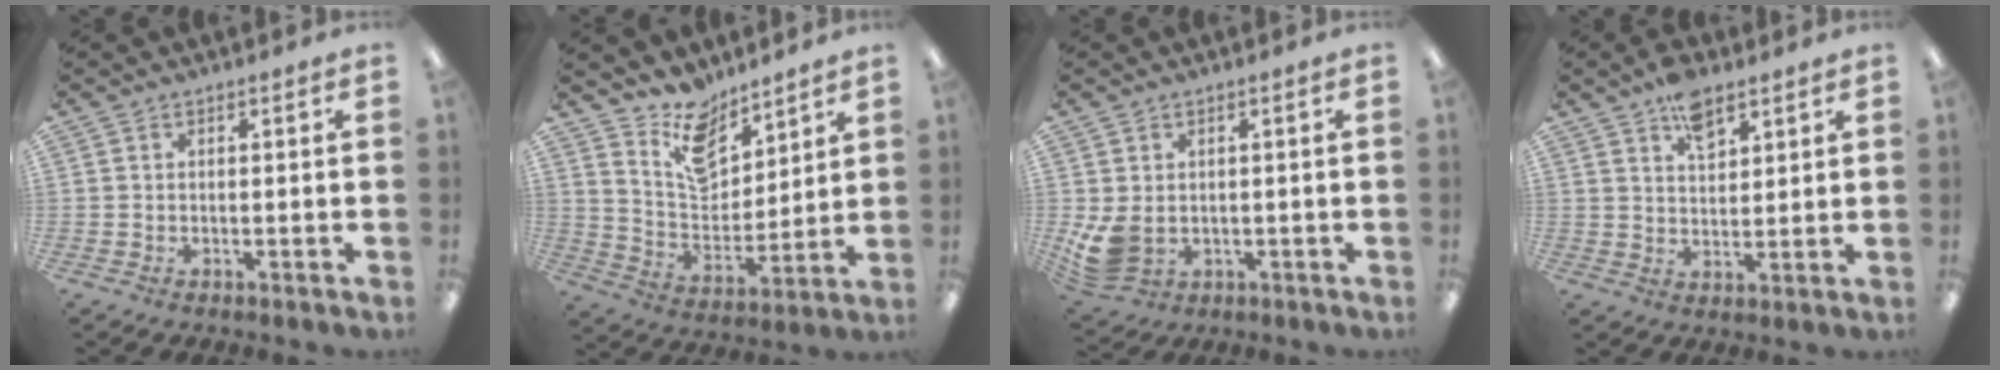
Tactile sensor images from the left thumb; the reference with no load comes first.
{"total": 12.6, "force": [10.0, 6.3, 4.6], "torque": [-0.079, -0.065, 0.189]}
{"total": 6.2, "force": [0.2, 4.5, 4.3], "torque": [-0.099, -0.008, 0.005]}
{"total": 7.5, "force": [5.1, 3.7, 4.0], "torque": [-0.059, -0.023, 0.089]}